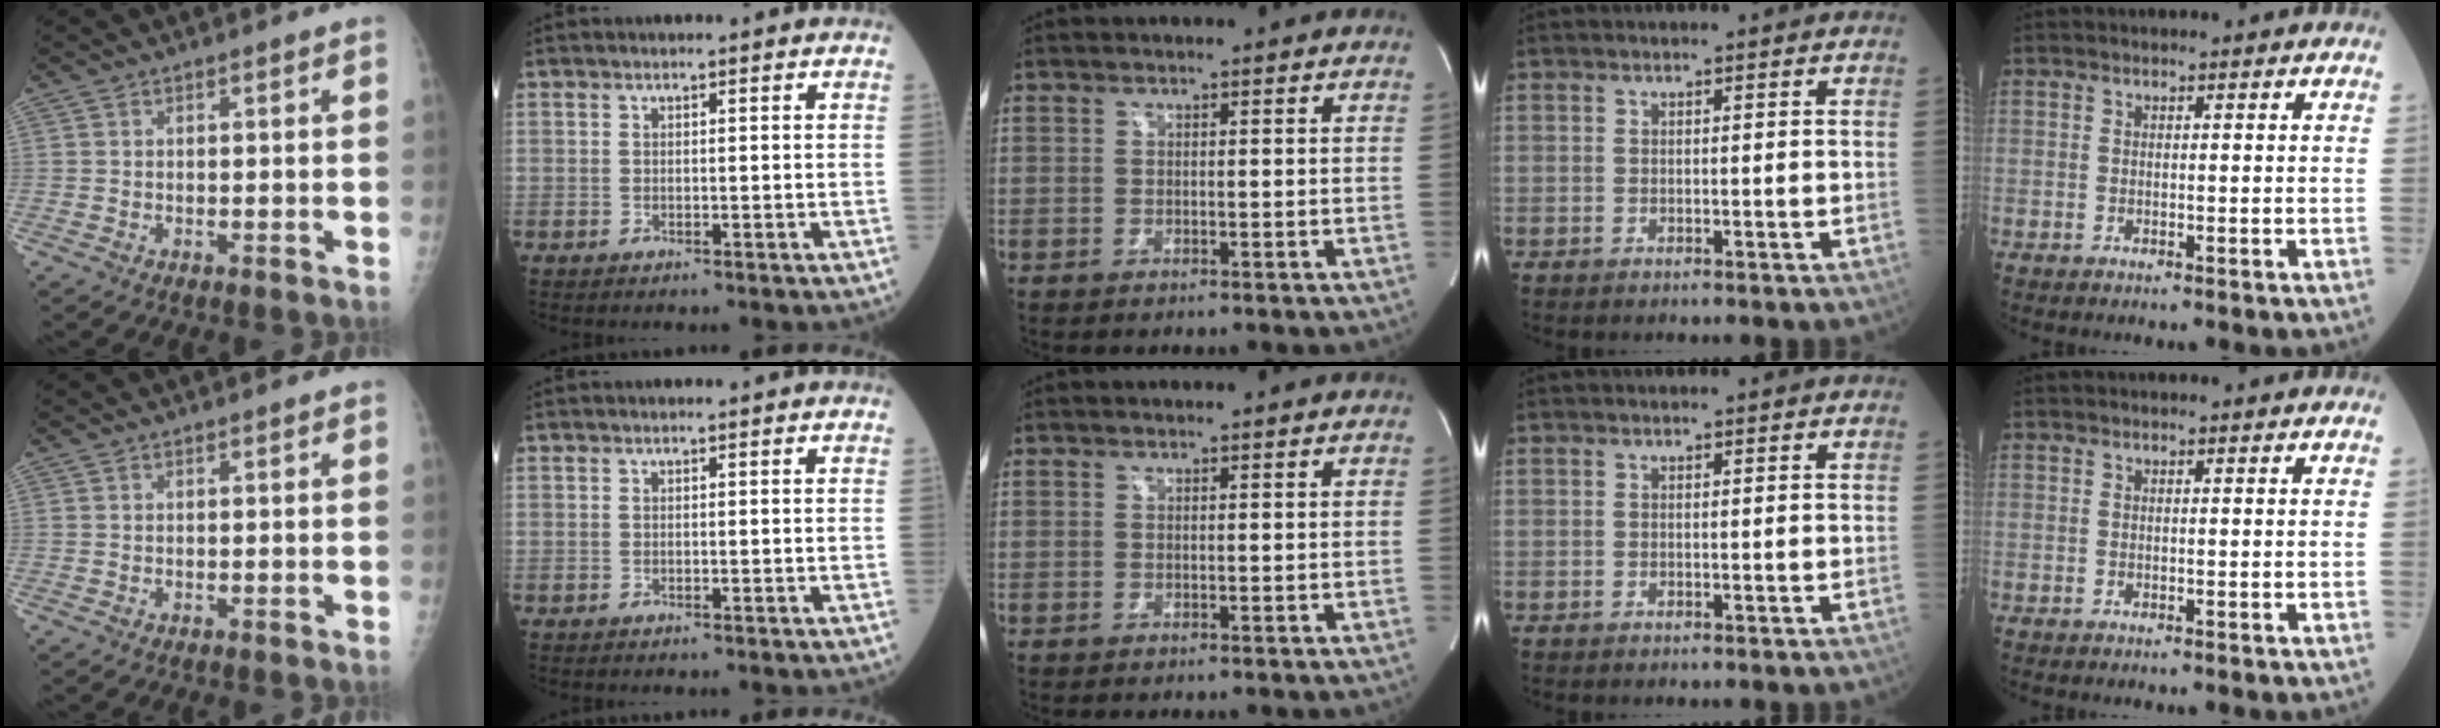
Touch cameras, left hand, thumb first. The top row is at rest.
{}